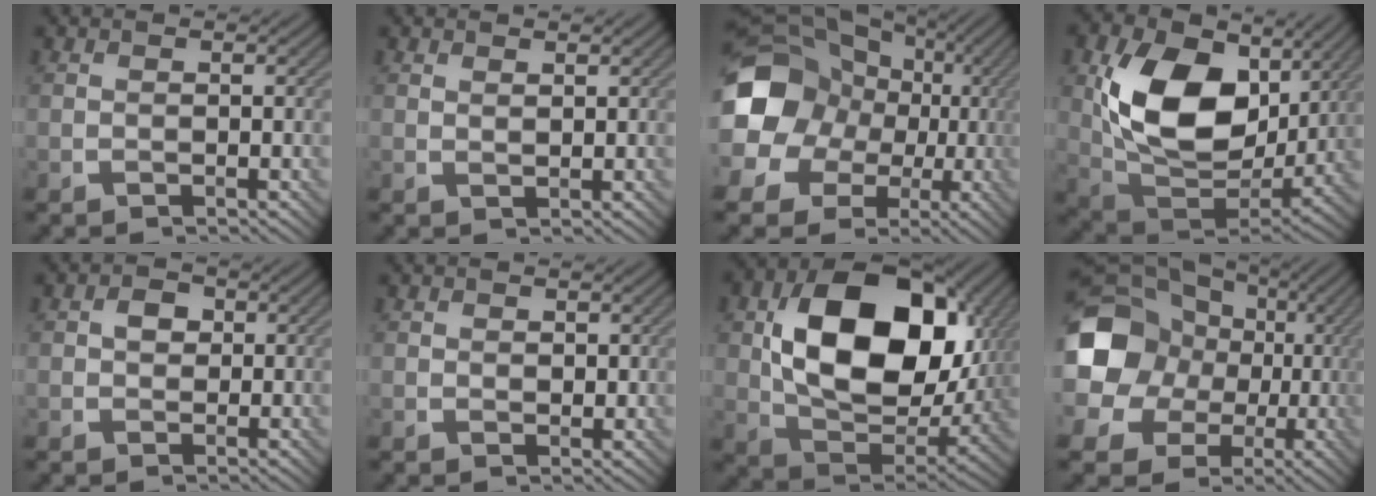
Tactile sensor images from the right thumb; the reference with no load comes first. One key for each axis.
{"total": 0.9, "fx": 0.8, "fy": 0.3, "fz": 0.4, "tx": -0.011, "ty": -0.003, "tz": 0.015}
{"total": 18.7, "fx": 1.6, "fy": 16.5, "fz": 8.5, "tx": -0.233, "ty": -0.004, "tz": 0.002}
{"total": 15.2, "fx": 4.0, "fy": 10.2, "fz": 10.5, "tx": -0.208, "ty": -0.006, "tz": 0.079}
{"total": 2.3, "fx": 0.2, "fy": 1.9, "fz": 1.2, "tx": -0.023, "ty": 0.002, "tz": -0.002}
{"total": 1.2, "fx": 0.6, "fy": 0.9, "fz": 0.5, "tx": -0.009, "ty": -0.005, "tz": 0.012}
{"total": 17.6, "fx": 3.5, "fy": 11.9, "fz": 12.5, "tx": -0.229, "ty": -0.021, "tz": 0.081}
{"total": 21.4, "fx": 2.5, "fy": 19.0, "fz": 9.6, "tx": -0.241, "ty": 0.018, "tz": 0.007}